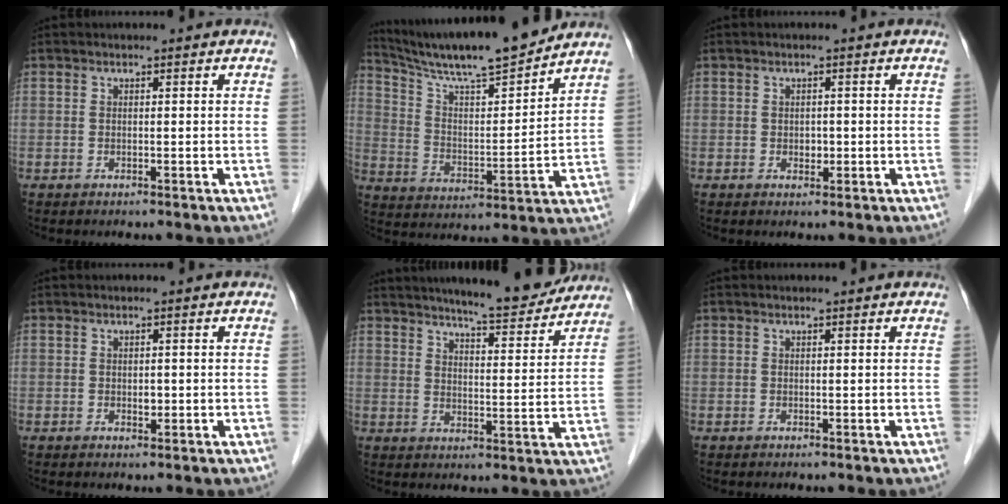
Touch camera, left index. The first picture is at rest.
{"total": 16.5, "force": [15.0, 0.1, 6.9], "torque": [-0.127, 0.000, 0.253]}
{"total": 1.2, "force": [-0.1, 0.9, 0.8], "torque": [-0.013, 0.001, 0.000]}
{"total": 0.9, "force": [0.0, 0.7, 0.7], "torque": [-0.010, 0.000, 0.000]}
{"total": 12.8, "force": [11.6, 1.1, 5.2], "torque": [-0.073, -0.006, 0.155]}
{"total": 0.7, "force": [0.7, 0.0, 0.2], "torque": [-0.008, 0.006, 0.010]}